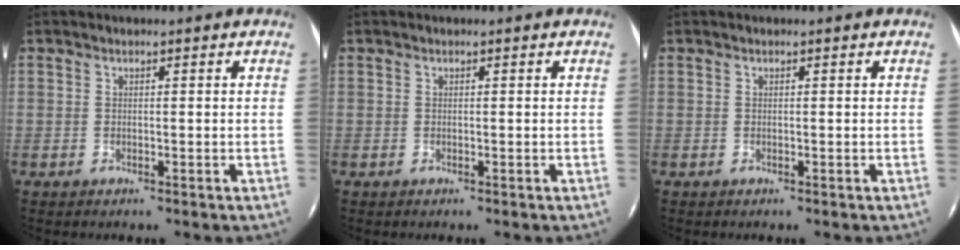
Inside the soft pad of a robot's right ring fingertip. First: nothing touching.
{"total": 0.0}
{"total": 0.0}